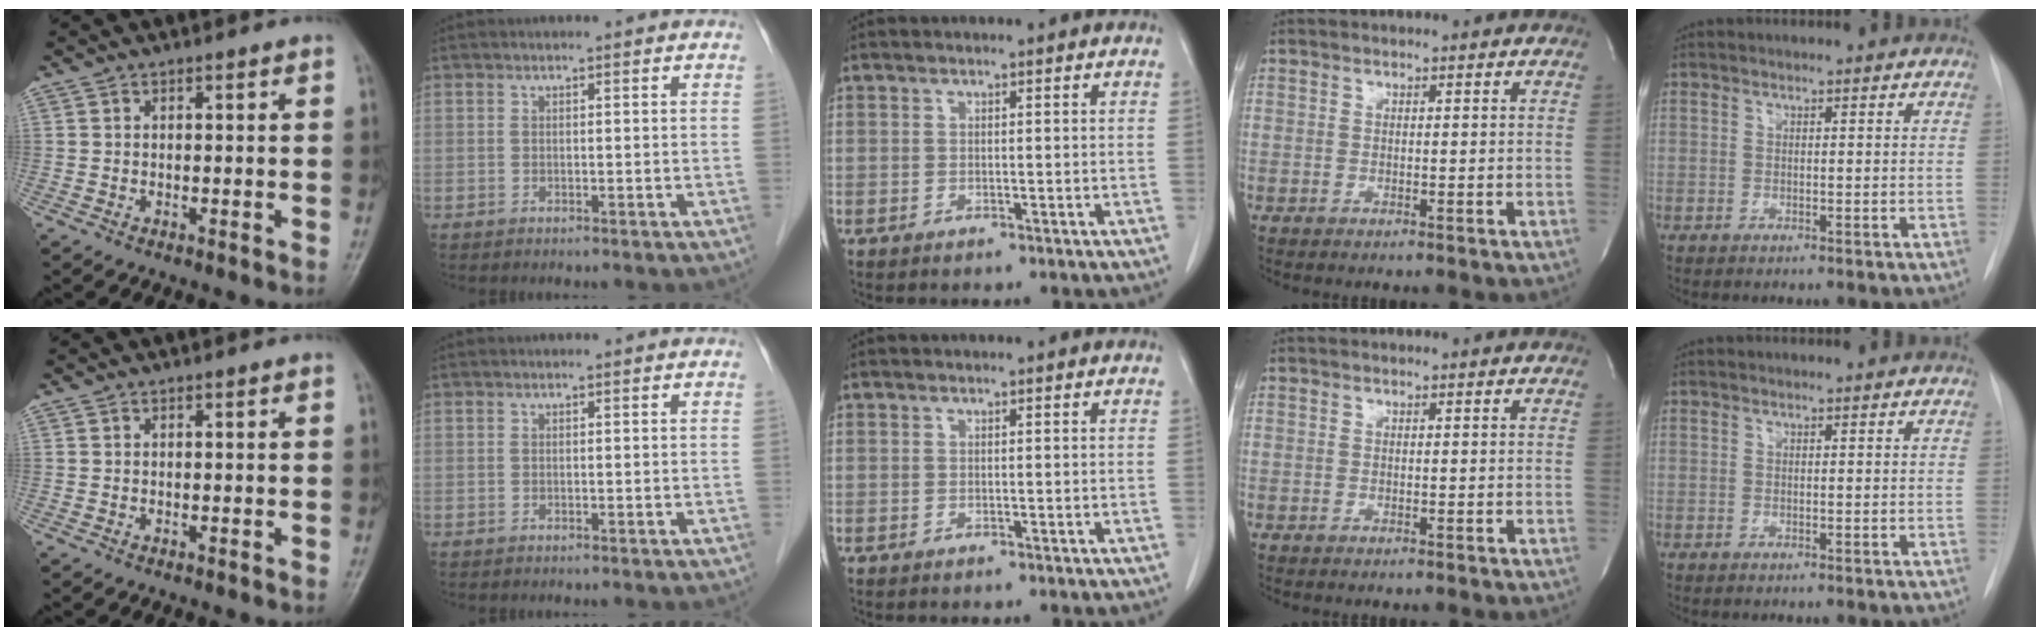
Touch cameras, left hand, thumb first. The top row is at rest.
{}